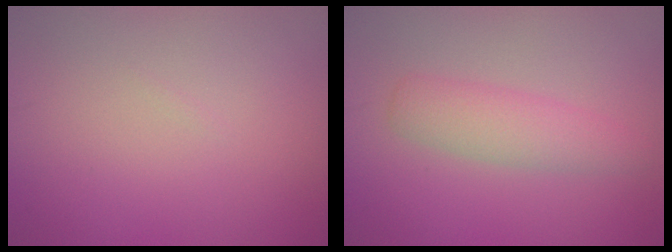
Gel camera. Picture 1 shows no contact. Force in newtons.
{"total": 2.8, "press": 2.8, "slide": 0.1}